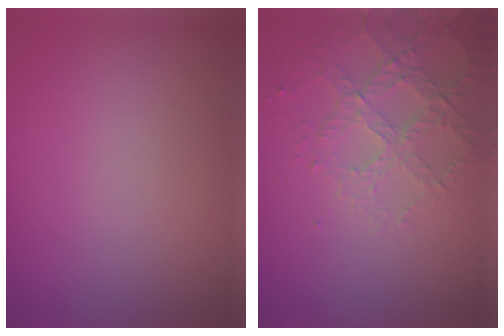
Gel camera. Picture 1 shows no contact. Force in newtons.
{"total": 4.1, "press": 3.0, "slide": 2.9}